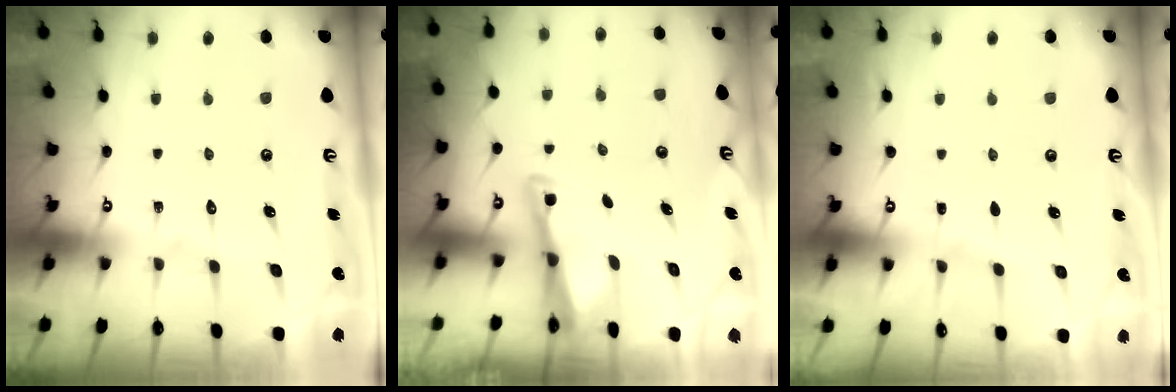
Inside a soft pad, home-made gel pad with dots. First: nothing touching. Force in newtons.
{"total": 2.9, "press": 2.9, "slide": 0.1}
{"total": 0.5, "press": 0.5, "slide": 0.1}